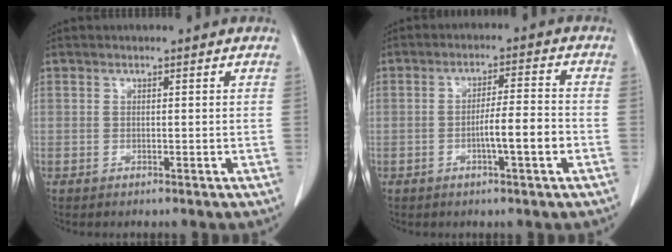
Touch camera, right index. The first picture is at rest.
{"total": 5.8, "force": [-1.8, 0.2, 5.5], "torque": [-0.092, 0.005, -0.029]}